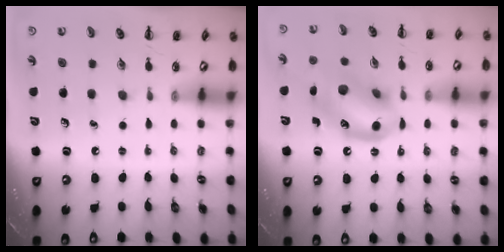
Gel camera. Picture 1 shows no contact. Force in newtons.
{"total": 13.9, "press": 13.7, "slide": 2.2}